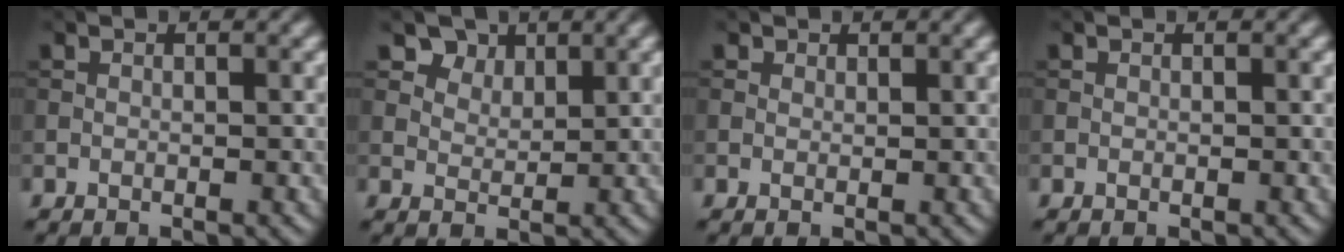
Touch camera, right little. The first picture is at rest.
{"total": 4.4, "force": [3.1, 2.6, 1.5], "torque": [-0.046, -0.021, 0.069]}
{"total": 0.9, "force": [0.6, 0.6, 0.2], "torque": [-0.002, -0.004, 0.007]}
{"total": 0.0}